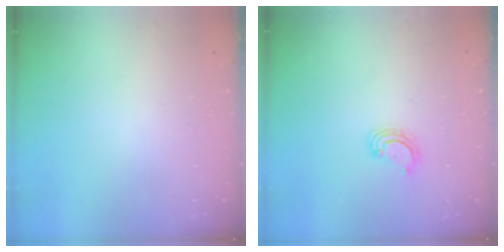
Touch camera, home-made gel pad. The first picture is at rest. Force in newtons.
{"total": 3.3, "press": 3.3, "slide": 0.2}